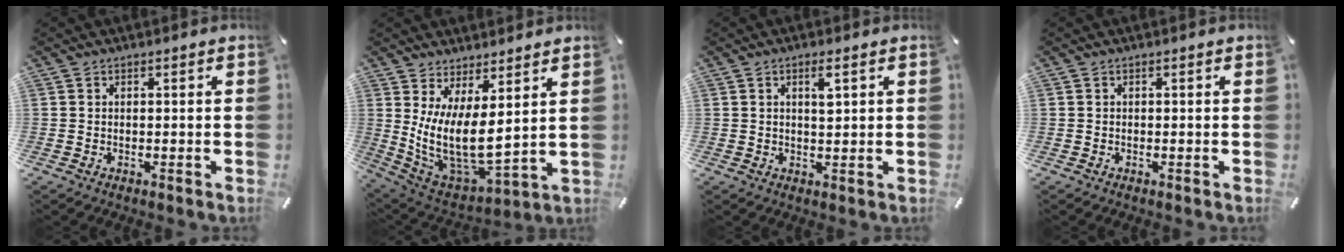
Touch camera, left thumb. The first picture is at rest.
{"total": 12.1, "force": [3.8, 5.2, 10.3], "torque": [-0.227, -0.071, 0.073]}
{"total": 3.1, "force": [1.3, 0.7, 2.8], "torque": [-0.051, 0.001, 0.018]}
{"total": 0.0}